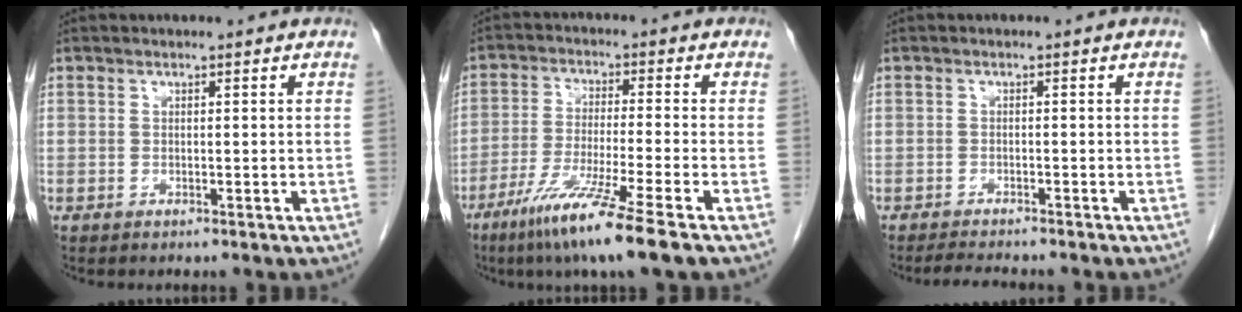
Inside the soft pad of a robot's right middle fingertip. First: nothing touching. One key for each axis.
{"total": 11.3, "fx": -7.3, "fy": -1.4, "fz": 8.5, "tx": -0.163, "ty": -0.042, "tz": -0.131}
{"total": 3.7, "fx": -3.4, "fy": 0.2, "fz": 1.4, "tx": -0.023, "ty": -0.012, "tz": -0.052}